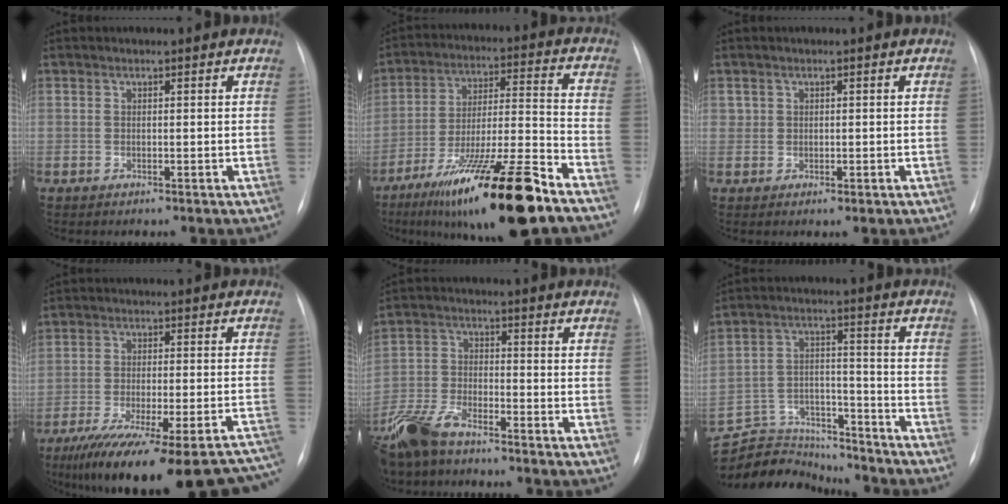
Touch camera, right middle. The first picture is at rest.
{"total": 20.2, "force": [-13.2, 1.2, 15.2], "torque": [-0.233, -0.023, -0.219]}
{"total": 1.1, "force": [0.1, 1.0, 0.2], "torque": [-0.008, -0.002, 0.005]}
{"total": 27.6, "force": [-22.4, 4.8, 15.3], "torque": [-0.179, -0.023, -0.298]}
{"total": 9.4, "force": [-7.7, 2.9, 4.5], "torque": [-0.103, -0.018, -0.149]}
{"total": 15.2, "force": [-14.6, 4.1, 1.4], "torque": [-0.040, 0.039, -0.228]}